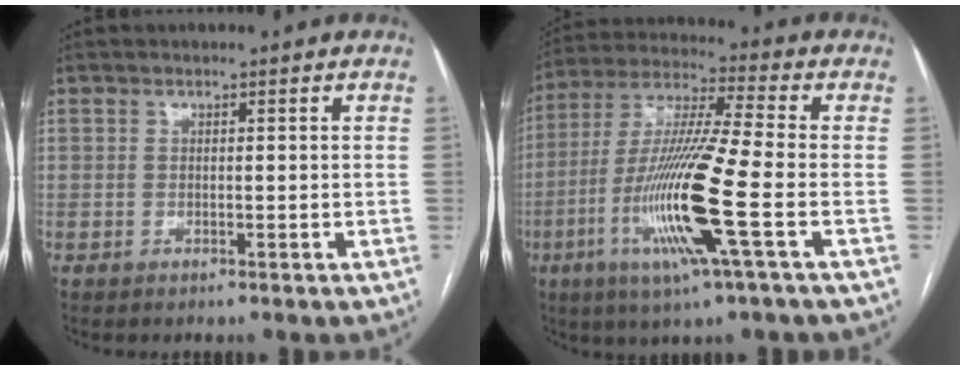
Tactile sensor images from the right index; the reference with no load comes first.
{"total": 16.3, "force": [-5.0, -0.4, 15.5], "torque": [-0.317, -0.015, -0.099]}